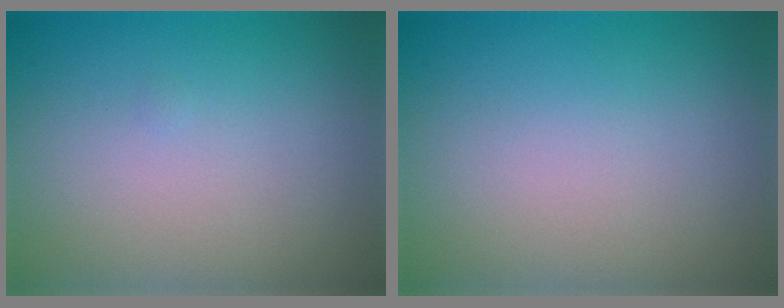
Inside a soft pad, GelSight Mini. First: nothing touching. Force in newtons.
{"total": 0.0}